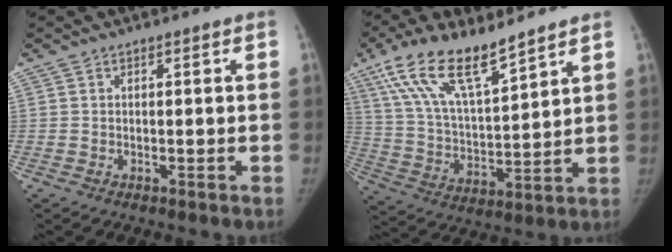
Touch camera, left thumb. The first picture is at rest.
{"total": 16.3, "force": [11.0, 4.8, 11.0], "torque": [-0.190, -0.043, 0.218]}